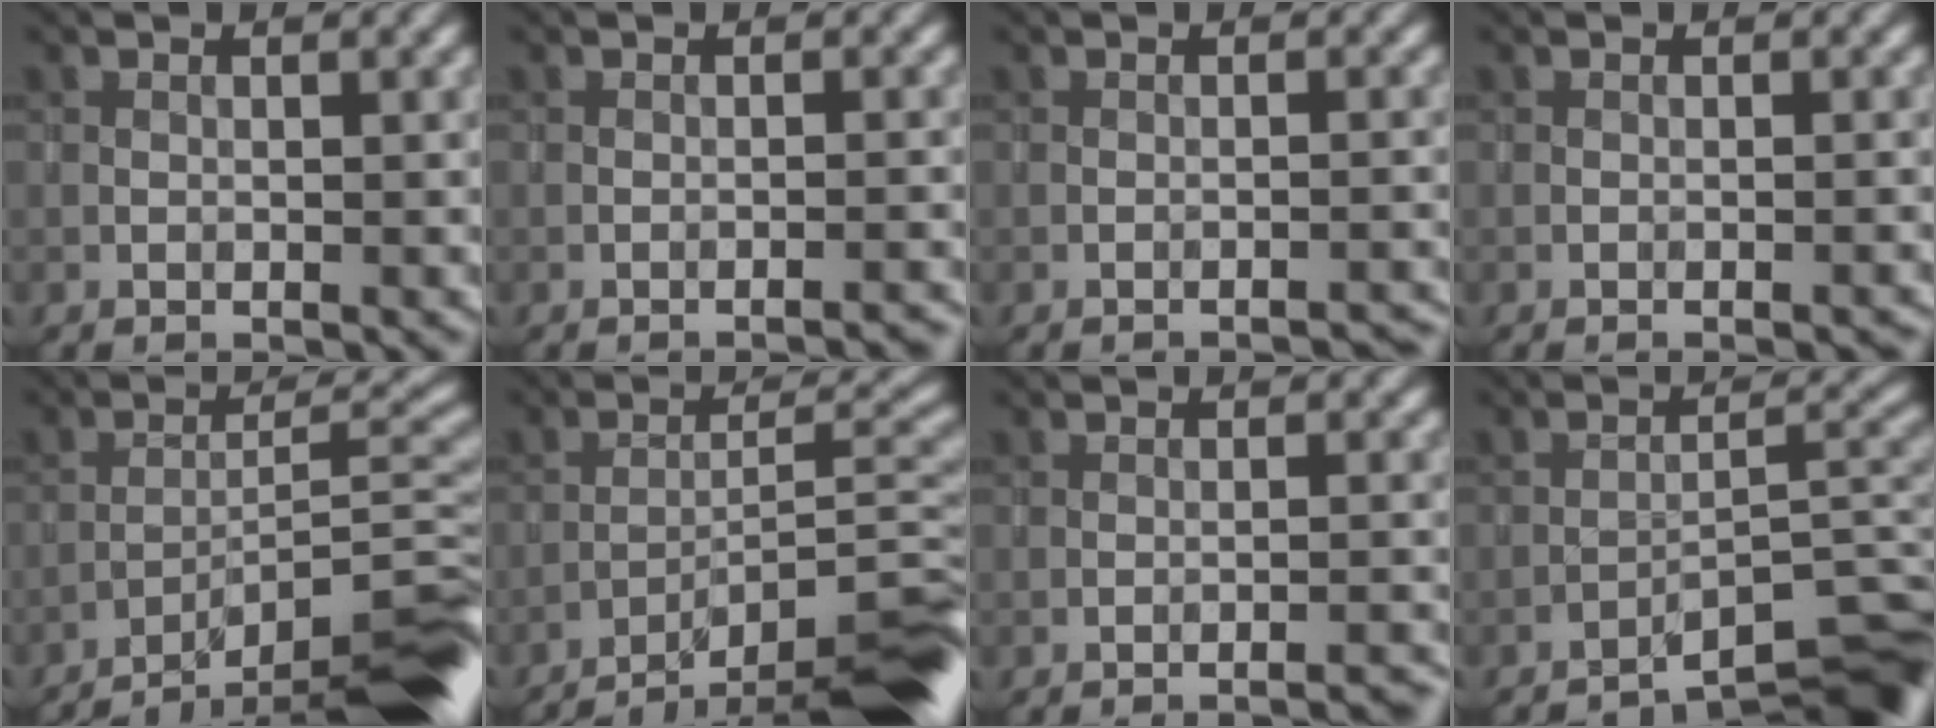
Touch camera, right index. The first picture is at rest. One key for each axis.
{"total": 2.0, "fx": -1.9, "fy": 0.2, "fz": 0.5, "tx": -0.001, "ty": 0.016, "tz": -0.024}
{"total": 2.4, "fx": -2.3, "fy": 0.3, "fz": 0.5, "tx": 0.000, "ty": 0.015, "tz": -0.028}
{"total": 1.1, "fx": -1.0, "fy": 0.1, "fz": 0.3, "tx": -0.006, "ty": 0.006, "tz": -0.011}
{"total": 11.8, "fx": -9.5, "fy": 2.1, "fz": 6.7, "tx": -0.089, "ty": 0.011, "tz": -0.130}
{"total": 11.9, "fx": -9.7, "fy": 2.2, "fz": 6.6, "tx": -0.090, "ty": 0.009, "tz": -0.132}
{"total": 3.1, "fx": -3.0, "fy": 0.3, "fz": 1.0, "tx": -0.003, "ty": 0.017, "tz": -0.036}
{"total": 7.4, "fx": -6.2, "fy": 1.0, "fz": 4.0, "tx": -0.040, "ty": 0.012, "tz": -0.094}